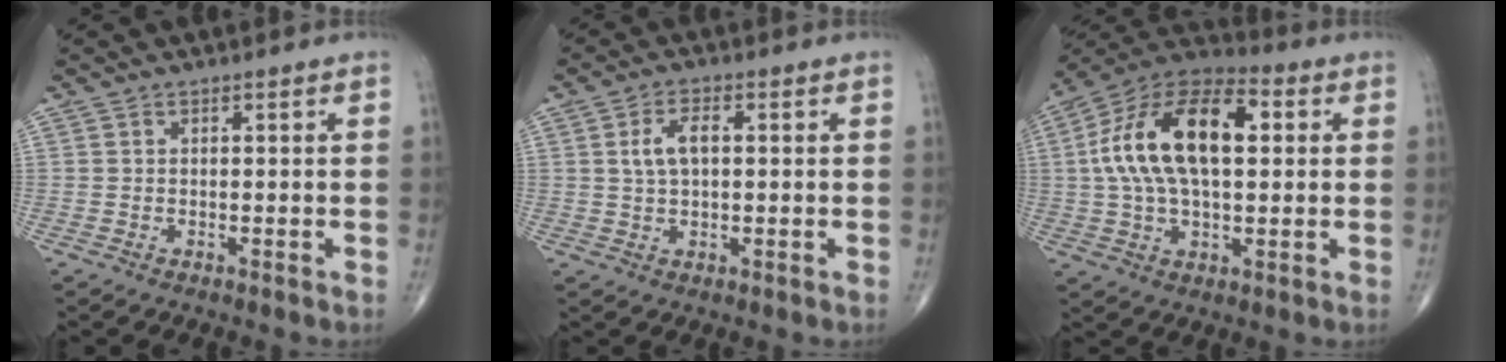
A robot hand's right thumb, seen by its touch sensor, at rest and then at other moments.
{"total": 5.2, "force": [0.9, 2.7, 4.3], "torque": [-0.085, 0.009, 0.016]}
{"total": 20.3, "force": [3.2, 10.5, 17.1], "torque": [-0.305, 0.027, 0.046]}